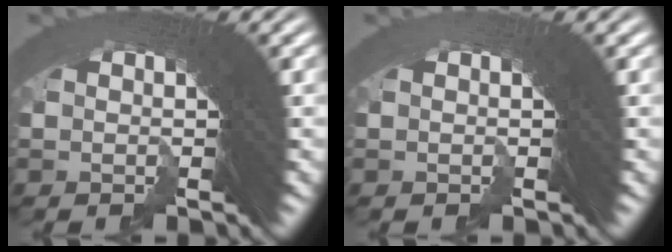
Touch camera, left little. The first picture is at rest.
{"total": 0.0}